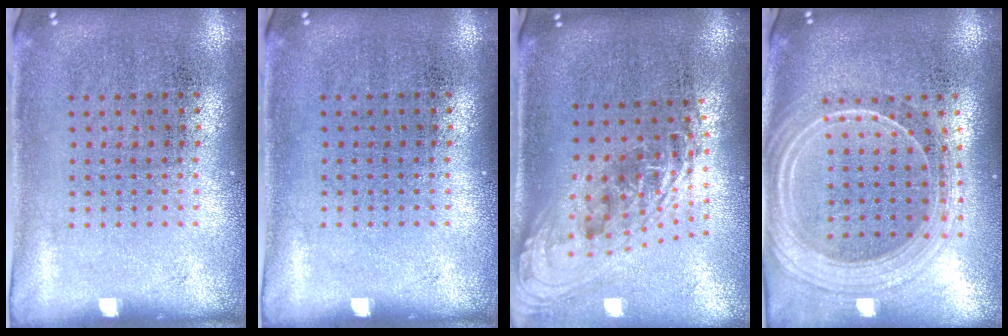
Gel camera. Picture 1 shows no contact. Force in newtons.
{"total": 0.0}
{"total": 2.2, "press": 1.6, "slide": 1.5}
{"total": 2.3, "press": 2.0, "slide": 1.1}